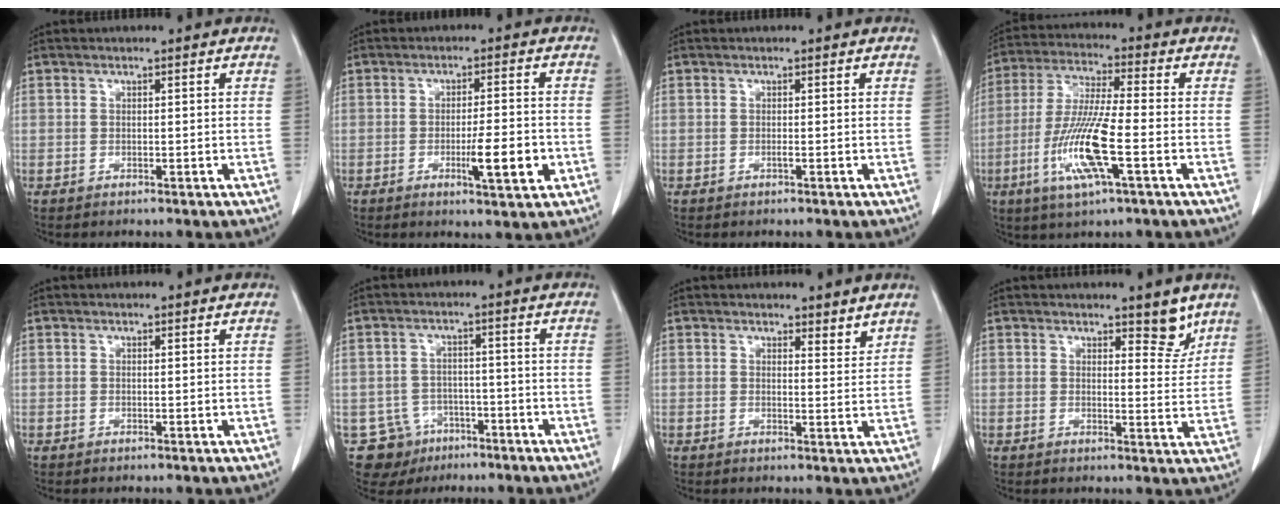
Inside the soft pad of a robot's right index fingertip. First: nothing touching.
{"total": 6.6, "force": [-2.0, 0.7, 6.2], "torque": [-0.097, -0.006, -0.026]}
{"total": 0.0}
{"total": 12.6, "force": [-4.0, 0.8, 11.9], "torque": [-0.247, -0.015, -0.079]}
{"total": 0.0}
{"total": 7.1, "force": [-4.0, 5.8, 0.2], "torque": [-0.003, 0.011, -0.056]}
{"total": 3.1, "force": [2.8, 1.0, 0.9], "torque": [-0.005, -0.012, 0.030]}
{"total": 4.2, "force": [3.2, 1.4, 2.3], "torque": [-0.017, -0.017, 0.041]}